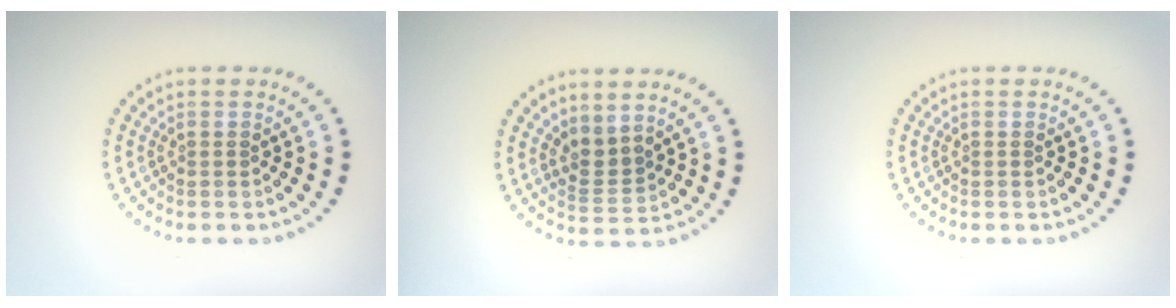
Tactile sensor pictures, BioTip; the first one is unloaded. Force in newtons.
{"total": 2.3, "press": 1.5, "slide": 1.7}
{"total": 0.0}